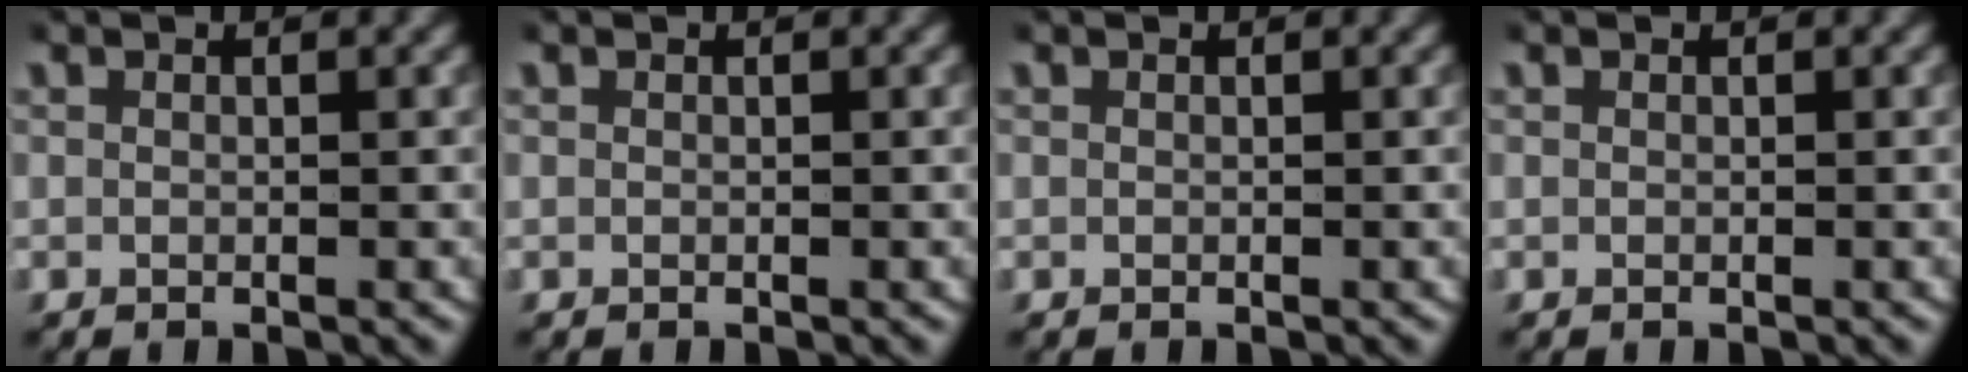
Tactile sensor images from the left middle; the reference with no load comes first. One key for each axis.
{"total": 0.0}
{"total": 0.0}
{"total": 0.0}